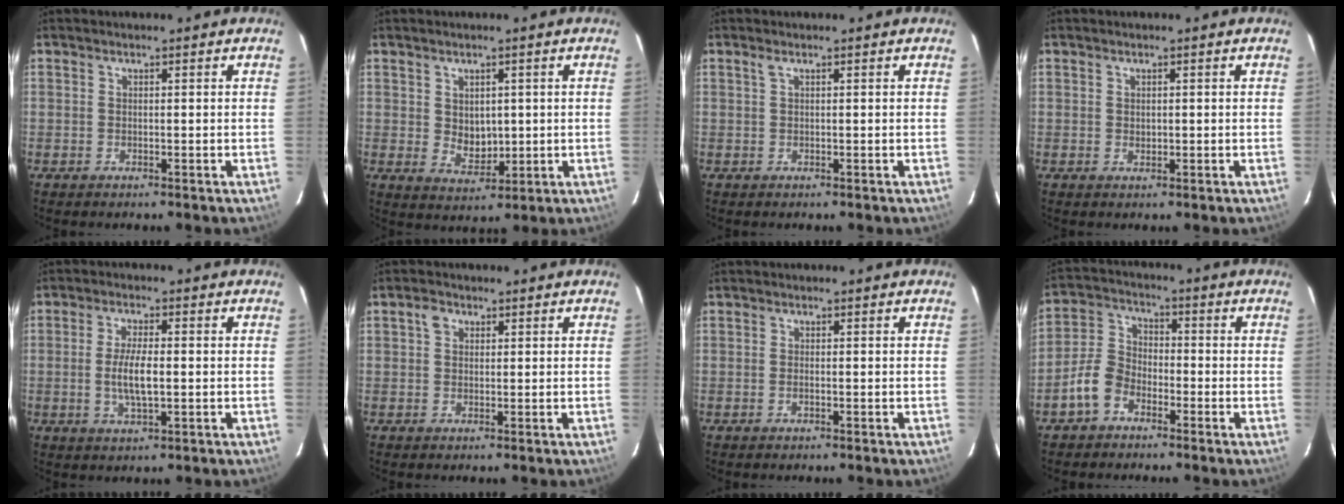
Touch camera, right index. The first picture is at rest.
{"total": 4.6, "force": [0.9, 3.7, 2.7], "torque": [-0.042, -0.004, 0.027]}
{"total": 0.6, "force": [0.3, -0.1, 0.5], "torque": [-0.012, 0.004, 0.005]}
{"total": 0.8, "force": [0.2, 0.7, 0.3], "torque": [-0.003, 0.000, 0.006]}
{"total": 5.8, "force": [-0.6, 1.6, 5.5], "torque": [-0.109, -0.005, -0.009]}
{"total": 2.2, "force": [0.8, 1.8, 1.0], "torque": [-0.017, 0.010, 0.013]}
{"total": 0.7, "force": [-0.2, 0.2, 0.6], "torque": [-0.014, 0.001, -0.005]}
{"total": 7.0, "force": [-4.1, 4.7, 3.2], "torque": [-0.074, 0.021, -0.087]}